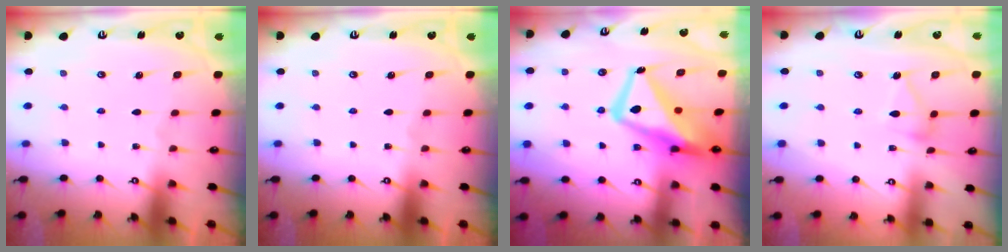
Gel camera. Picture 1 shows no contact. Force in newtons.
{"total": 0.0}
{"total": 16.5, "press": 16.4, "slide": 1.7}
{"total": 10.8, "press": 10.8, "slide": 0.4}